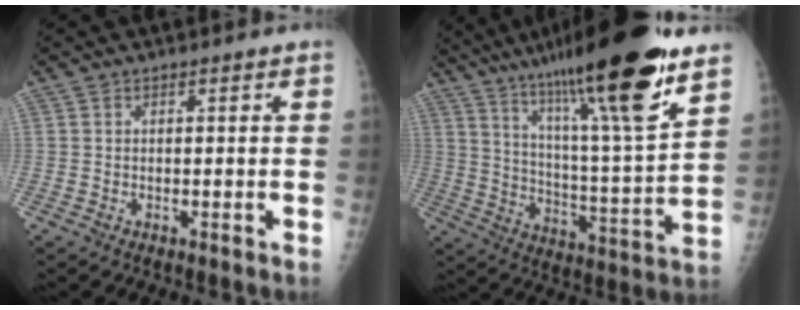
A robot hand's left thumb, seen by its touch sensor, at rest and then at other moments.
{"total": 25.9, "force": [16.9, 3.1, 19.4], "torque": [-0.301, -0.056, 0.280]}